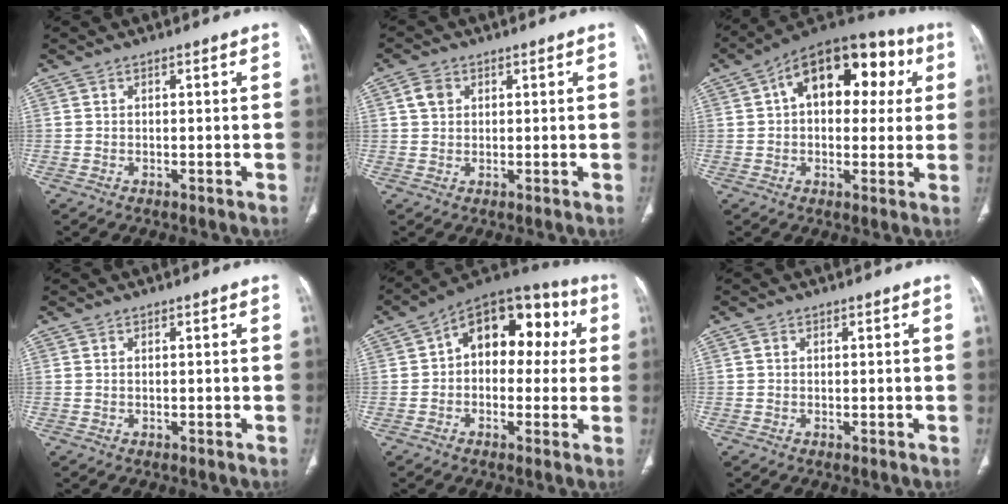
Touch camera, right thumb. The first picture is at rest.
{"total": 3.2, "force": [1.1, 2.5, 1.6], "torque": [-0.025, 0.002, 0.023]}
{"total": 19.7, "force": [5.3, 11.8, 14.9], "torque": [-0.168, 0.034, 0.068]}
{"total": 0.0}
{"total": 16.1, "force": [2.8, 10.6, 11.9], "torque": [-0.110, 0.047, 0.027]}
{"total": 0.5, "force": [0.1, 0.5, 0.2], "torque": [-0.003, 0.002, 0.002]}